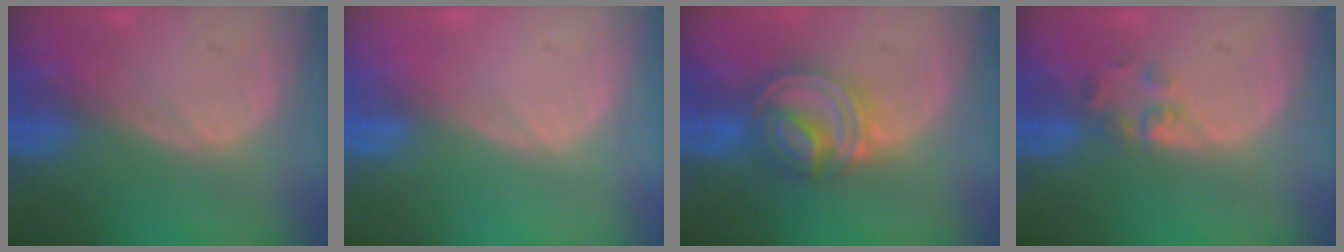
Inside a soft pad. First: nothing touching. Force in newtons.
{"total": 0.0}
{"total": 7.7, "press": 6.7, "slide": 3.8}
{"total": 2.3, "press": 2.2, "slide": 0.8}